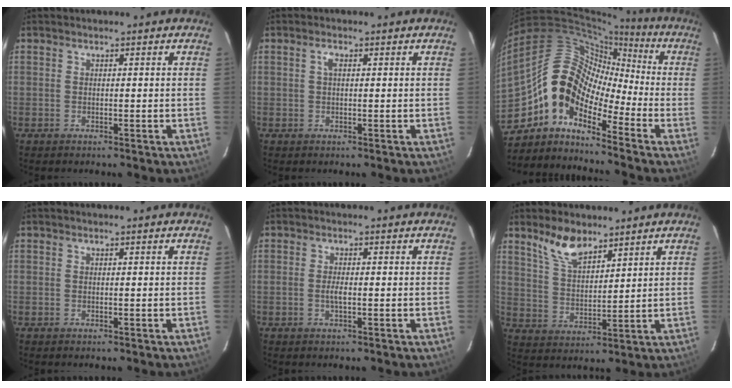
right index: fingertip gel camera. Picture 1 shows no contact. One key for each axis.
{"total": 1.0, "fx": 0.1, "fy": 0.4, "fz": 0.9, "tx": -0.018, "ty": 0.006, "tz": 0.000}
{"total": 12.1, "fx": -6.3, "fy": 6.9, "fz": 7.7, "tx": -0.120, "ty": 0.022, "tz": -0.139}
{"total": 0.0}
{"total": 1.8, "fx": -0.4, "fy": 0.5, "fz": 1.7, "tx": -0.034, "ty": 0.000, "tz": -0.008}
{"total": 8.0, "fx": 6.0, "fy": 3.2, "fz": 4.3, "tx": -0.078, "ty": 0.009, "tz": 0.122}